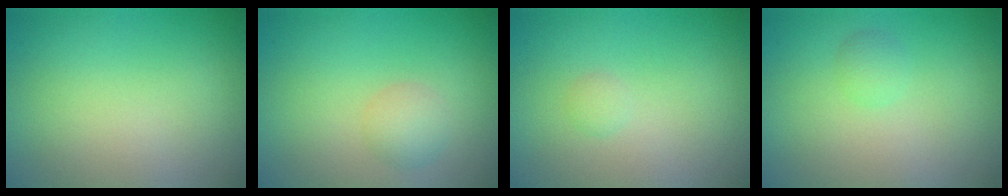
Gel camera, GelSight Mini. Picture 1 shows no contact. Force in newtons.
{"total": 1.8, "press": 1.8, "slide": 0.0}
{"total": 0.6, "press": 0.6, "slide": 0.0}
{"total": 1.1, "press": 1.1, "slide": 0.0}